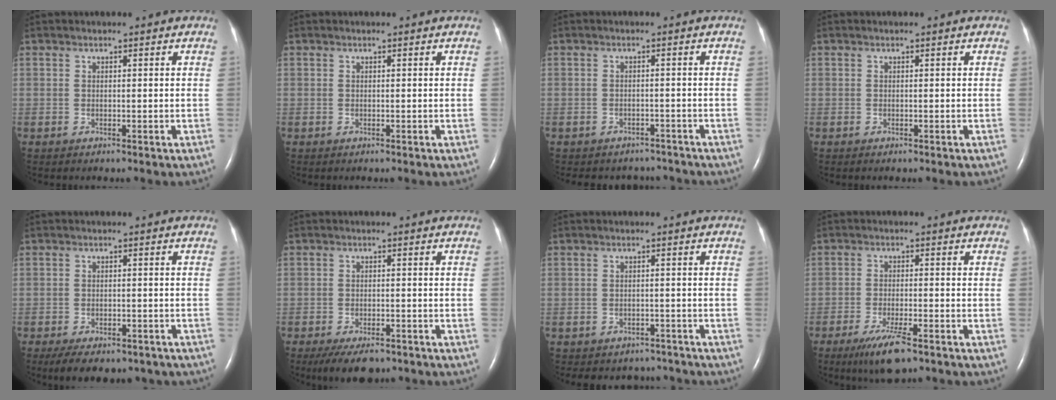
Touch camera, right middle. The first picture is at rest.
{"total": 0.0}
{"total": 6.1, "force": [-5.5, 2.6, 0.3], "torque": [-0.007, 0.008, -0.061]}
{"total": 0.0}
{"total": 11.3, "force": [-8.5, 4.9, 5.5], "torque": [-0.084, -0.001, -0.107]}
{"total": 6.5, "force": [-4.9, 2.5, 3.6], "torque": [-0.059, -0.007, -0.077]}
{"total": 5.5, "force": [-4.8, 2.6, 0.2], "torque": [-0.001, 0.011, -0.053]}
{"total": 6.7, "force": [-4.4, 1.0, 5.0], "torque": [-0.098, -0.015, -0.073]}